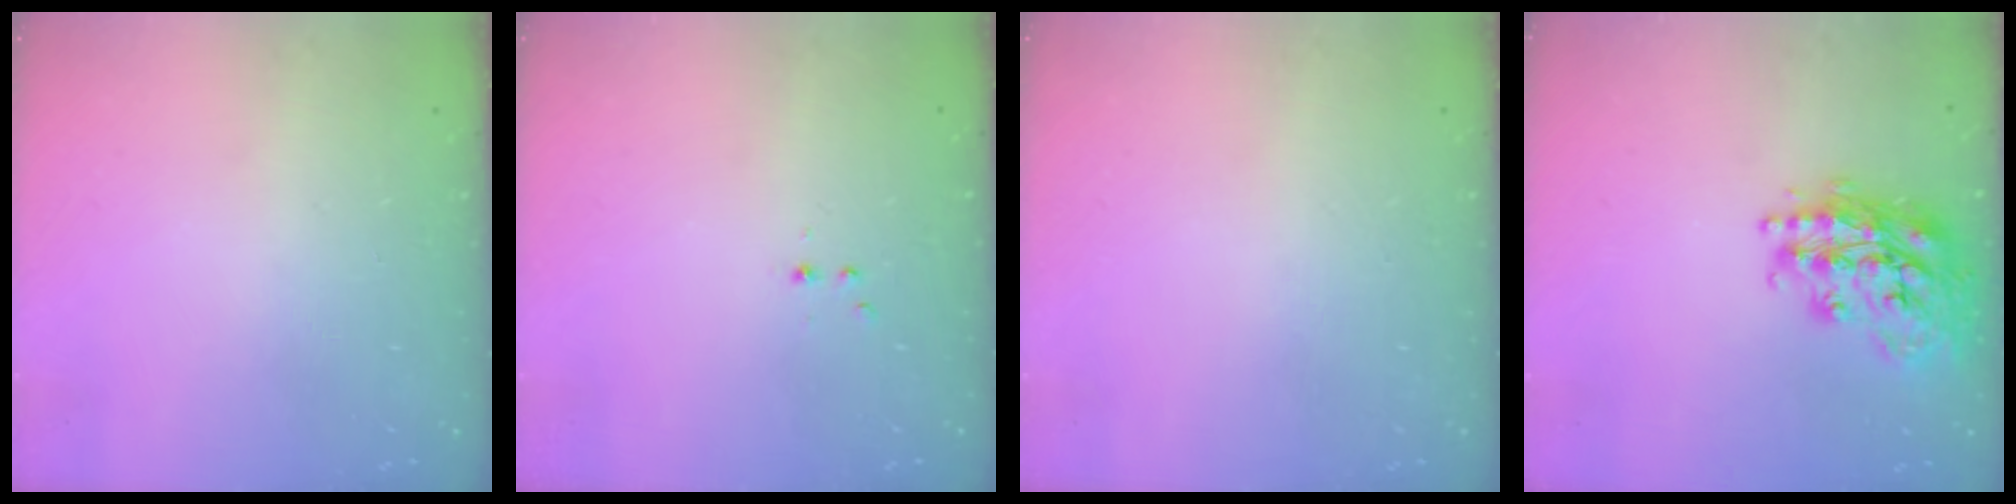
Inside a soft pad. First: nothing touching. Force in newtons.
{"total": 2.2, "press": 1.9, "slide": 1.2}
{"total": 0.0}
{"total": 20.1, "press": 20.1, "slide": 1.4}